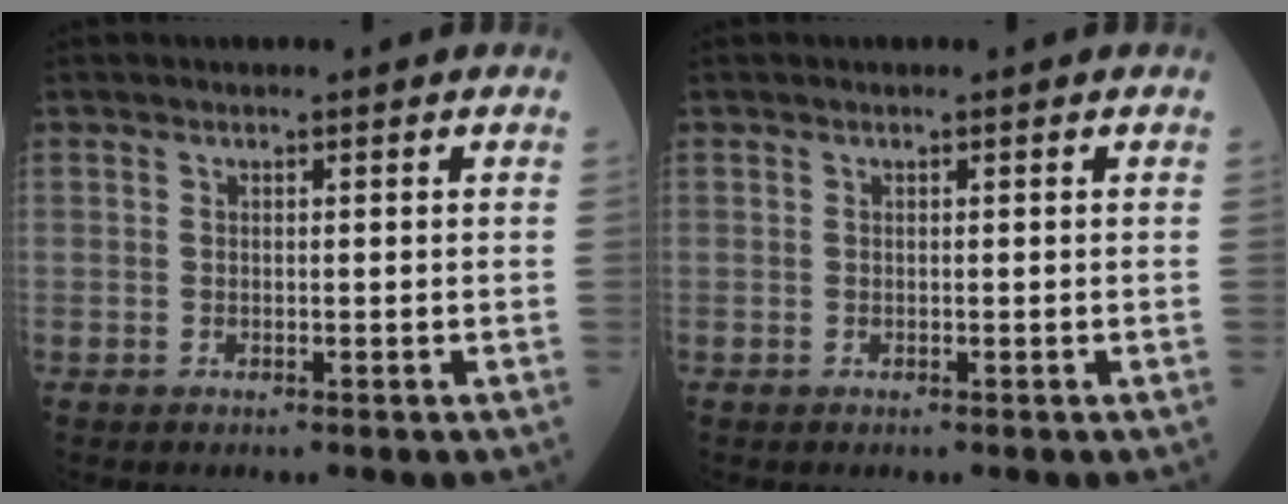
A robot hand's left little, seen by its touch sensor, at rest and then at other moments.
{"total": 0.0}